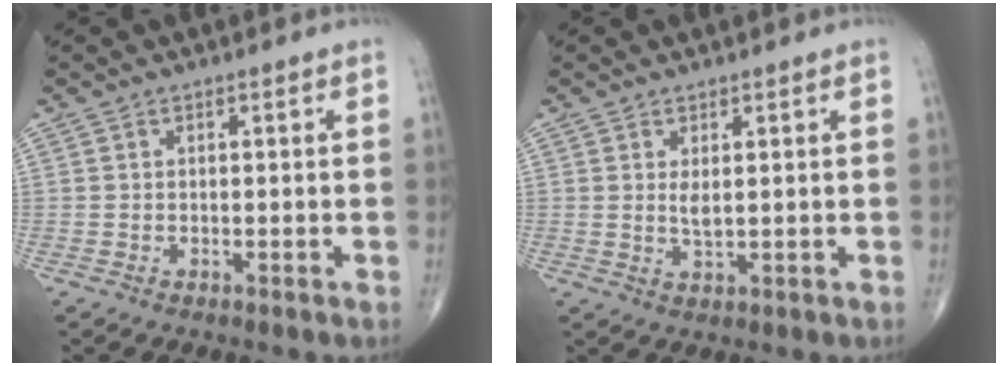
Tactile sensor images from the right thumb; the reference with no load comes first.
{"total": 2.3, "force": [0.7, 0.8, 2.1], "torque": [-0.041, -0.010, 0.017]}